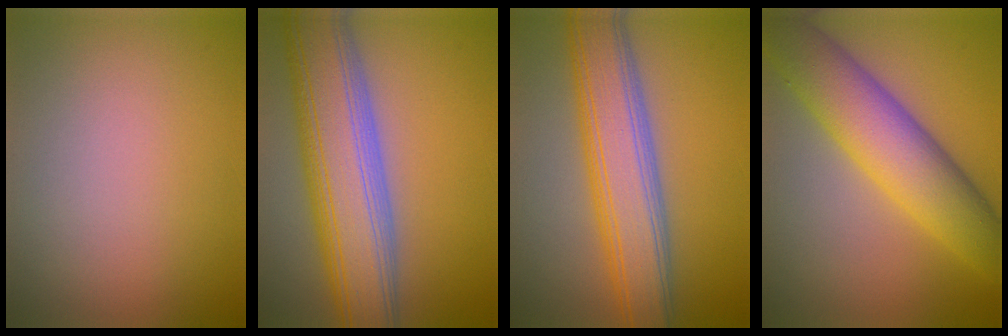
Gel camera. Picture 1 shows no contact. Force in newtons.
{"total": 11.7, "press": 11.7, "slide": 0.5}
{"total": 8.3, "press": 8.3, "slide": 0.6}
{"total": 9.0, "press": 9.0, "slide": 0.2}